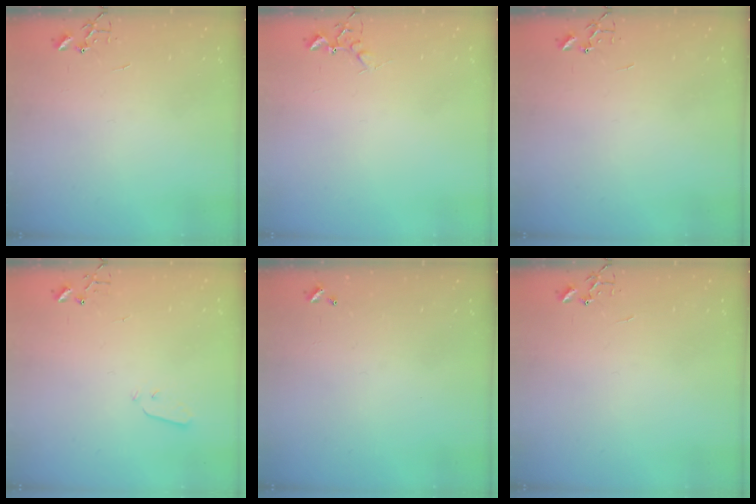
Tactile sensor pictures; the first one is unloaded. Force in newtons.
{"total": 5.8, "press": 5.7, "slide": 1.0}
{"total": 0.0}
{"total": 3.6, "press": 3.6, "slide": 0.2}
{"total": 0.0}
{"total": 0.0}